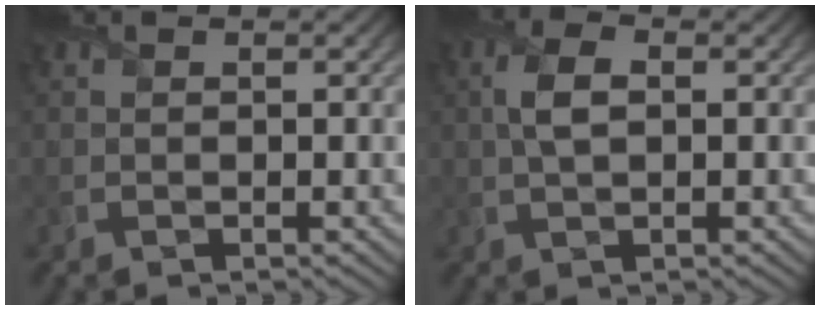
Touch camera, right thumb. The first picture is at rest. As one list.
[{"total": 3.6, "force": [0.4, 1.9, 3.1], "torque": [-0.075, 0.006, 0.006]}]